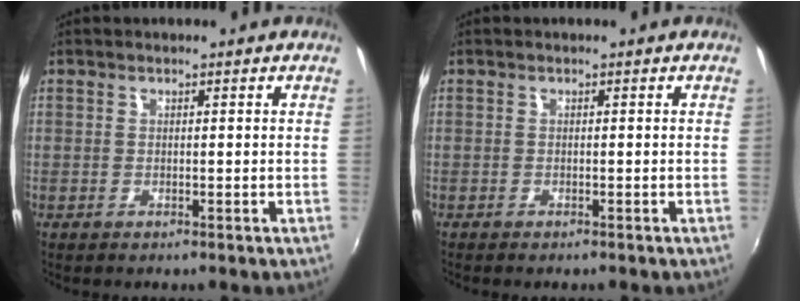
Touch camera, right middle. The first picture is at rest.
{"total": 0.7, "force": [-0.7, 0.1, 0.3], "torque": [-0.007, -0.002, -0.011]}